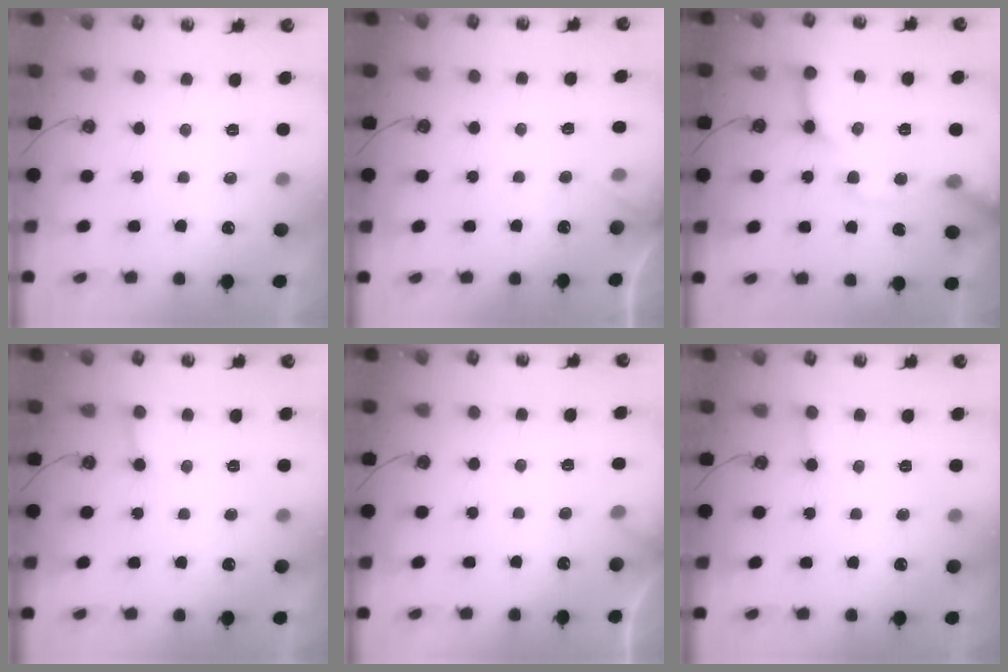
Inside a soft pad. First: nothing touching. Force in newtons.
{"total": 5.4, "press": 5.4, "slide": 0.7}
{"total": 13.8, "press": 13.7, "slide": 1.3}
{"total": 4.0, "press": 4.0, "slide": 0.4}
{"total": 3.6, "press": 3.5, "slide": 0.4}
{"total": 5.2, "press": 5.2, "slide": 0.7}